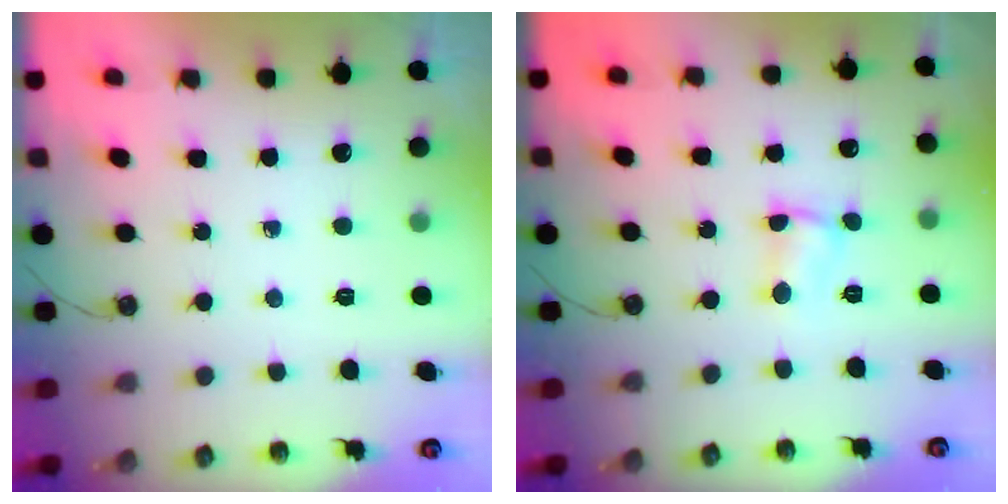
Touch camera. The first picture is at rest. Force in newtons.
{"total": 2.8, "press": 2.8, "slide": 0.3}